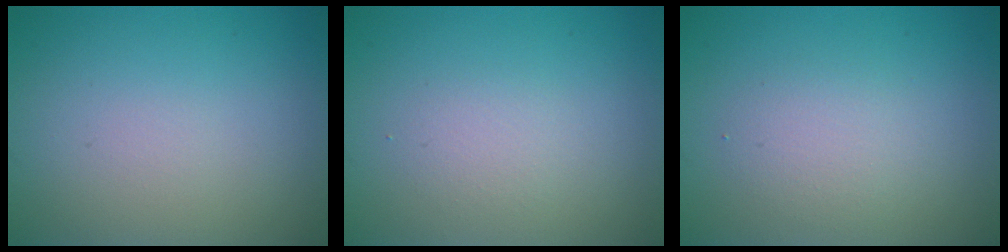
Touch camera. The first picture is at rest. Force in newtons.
{"total": 1.3, "press": 1.3, "slide": 0.1}
{"total": 2.1, "press": 2.1, "slide": 0.0}